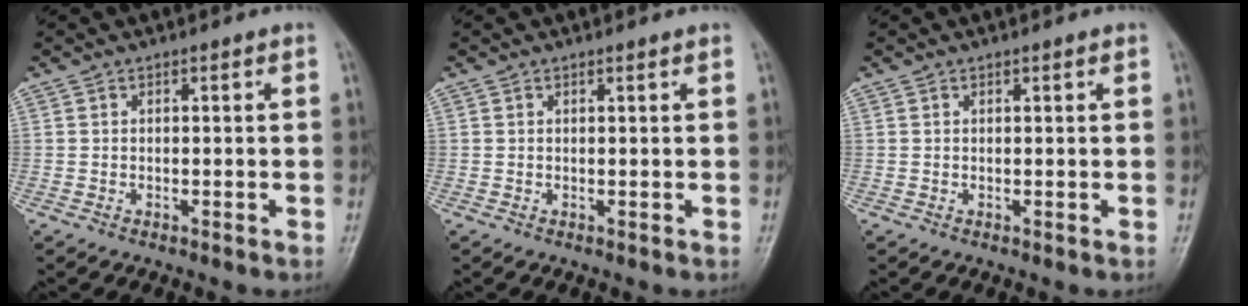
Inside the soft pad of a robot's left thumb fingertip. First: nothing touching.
{"total": 0.6, "force": [0.5, -0.1, 0.4], "torque": [-0.011, -0.003, 0.010]}
{"total": 0.7, "force": [0.4, 0.1, 0.5], "torque": [-0.007, 0.000, 0.005]}